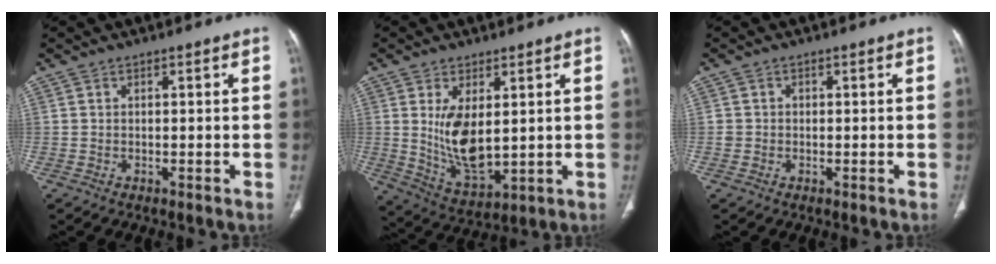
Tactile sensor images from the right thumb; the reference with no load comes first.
{"total": 10.4, "force": [1.7, 5.1, 8.9], "torque": [-0.156, -0.026, 0.051]}
{"total": 1.3, "force": [-0.2, 1.3, 0.2], "torque": [0.003, 0.005, -0.002]}